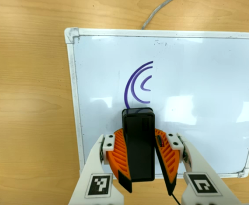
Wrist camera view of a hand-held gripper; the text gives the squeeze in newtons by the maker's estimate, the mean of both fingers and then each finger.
{"total": 11.3, "left": 11.2, "right": 11.4}